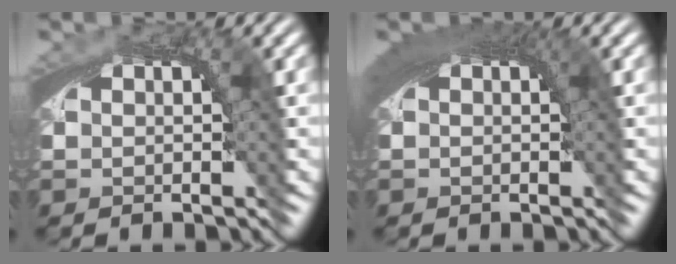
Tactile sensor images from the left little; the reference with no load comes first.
{"total": 3.5, "force": [1.3, 1.0, 3.1], "torque": [-0.036, 0.012, 0.014]}